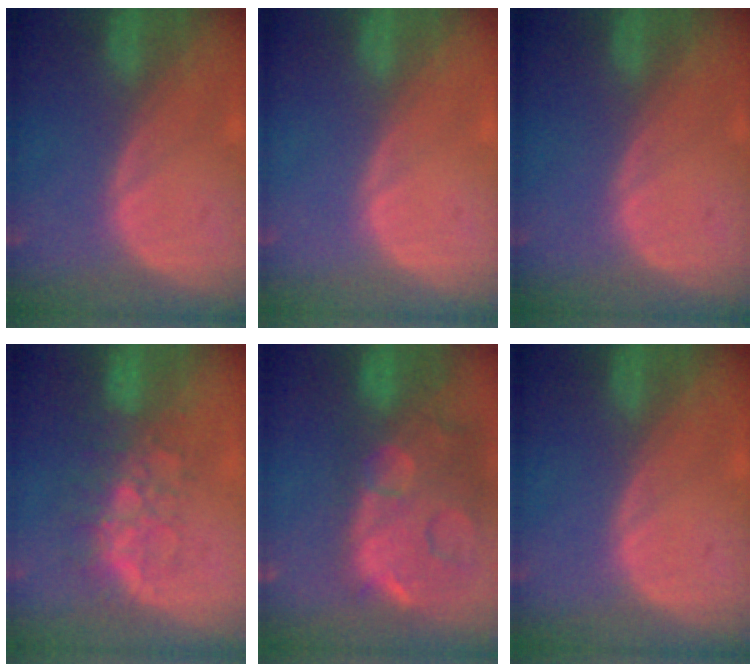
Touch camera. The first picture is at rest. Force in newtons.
{"total": 0.0}
{"total": 0.0}
{"total": 8.2, "press": 7.0, "slide": 4.1}
{"total": 15.0, "press": 12.0, "slide": 9.0}
{"total": 0.0}